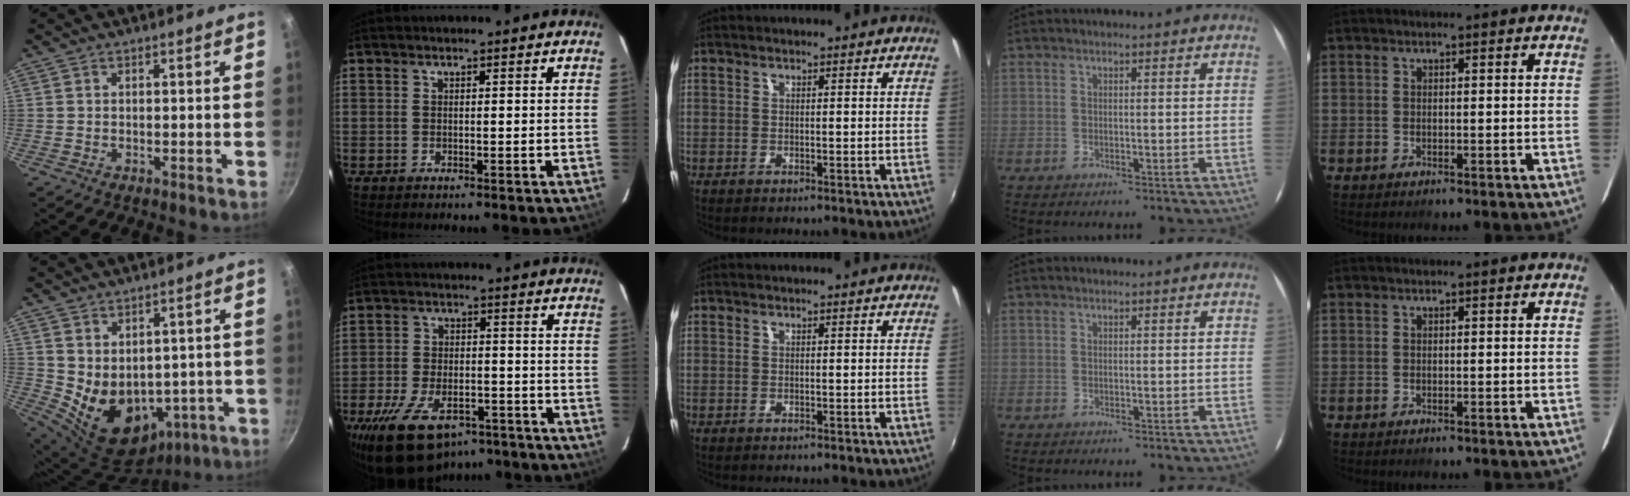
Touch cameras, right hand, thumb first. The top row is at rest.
{"thumb": {"total": 13.6, "force": [0.0, 10.1, 9.0], "torque": [-0.123, -0.017, 0.040]}, "index": {"total": 16.1, "force": [-10.9, 8.2, 8.6], "torque": [-0.189, -0.012, -0.174]}}